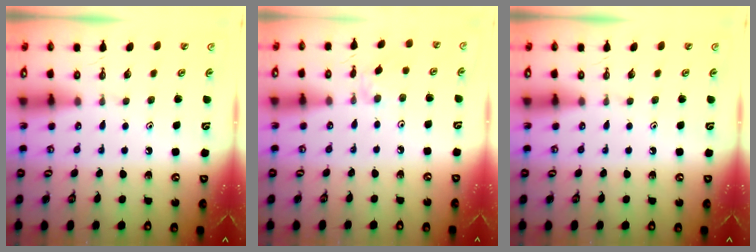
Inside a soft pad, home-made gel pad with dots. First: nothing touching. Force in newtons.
{"total": 1.4, "press": 1.4, "slide": 0.4}
{"total": 0.0}